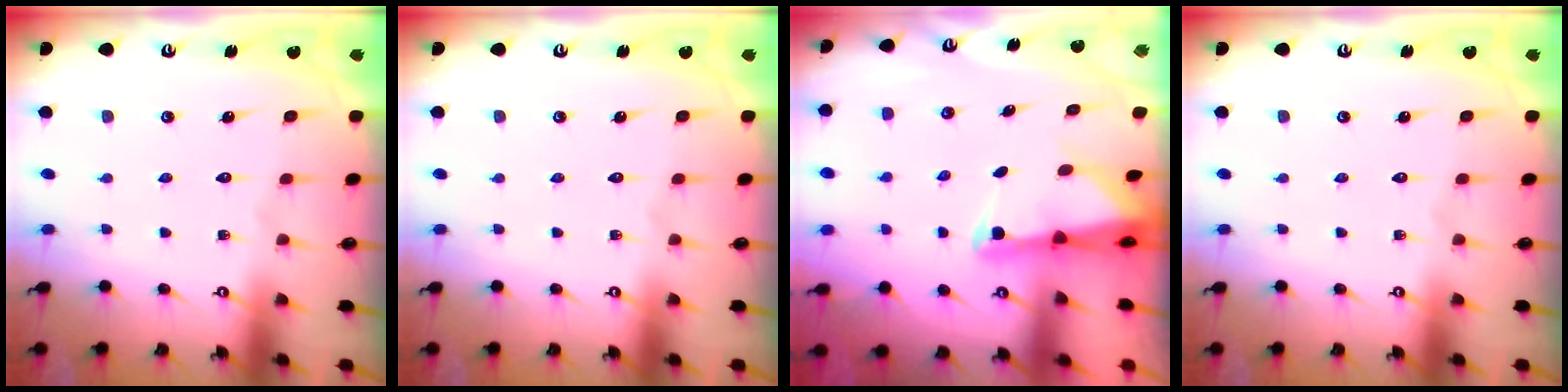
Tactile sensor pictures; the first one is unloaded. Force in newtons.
{"total": 0.0}
{"total": 2.6, "press": 2.6, "slide": 0.5}
{"total": 0.0}